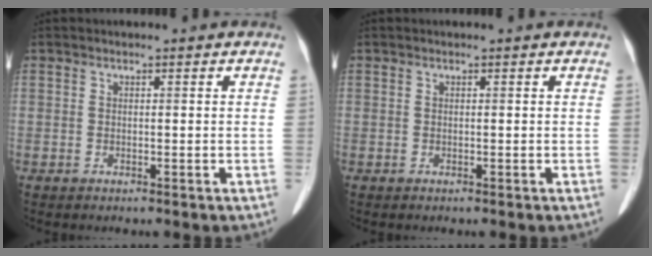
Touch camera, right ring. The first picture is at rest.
{"total": 0.0}